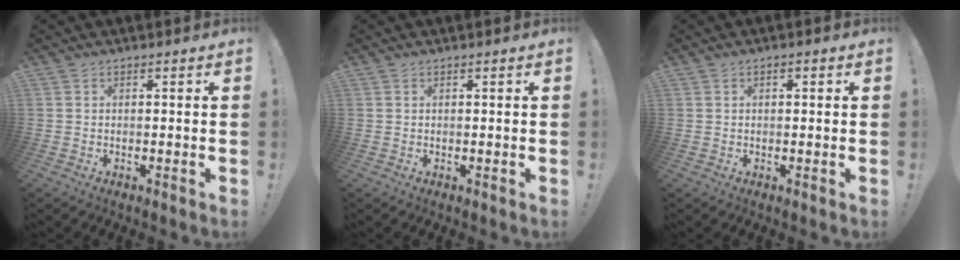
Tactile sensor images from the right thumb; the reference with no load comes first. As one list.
[{"total": 0.0}, {"total": 0.9, "force": [0.0, 0.6, 0.6], "torque": [-0.005, 0.001, -0.002]}]